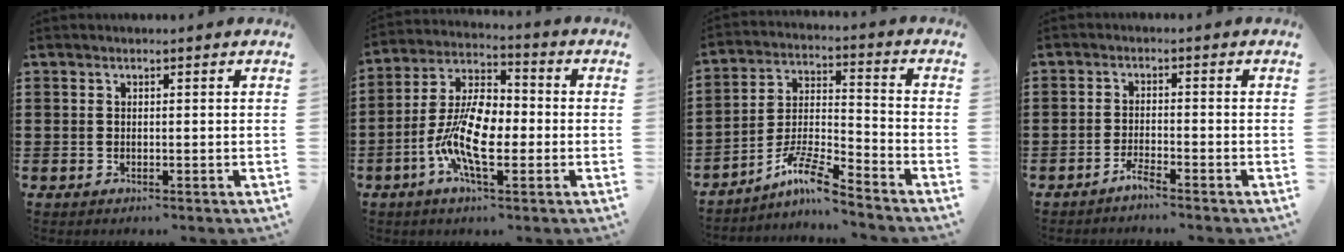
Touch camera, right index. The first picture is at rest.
{"total": 10.9, "force": [-3.1, 4.7, 9.3], "torque": [-0.209, -0.005, -0.064]}
{"total": 8.4, "force": [-6.8, 0.8, 4.9], "torque": [-0.112, -0.003, -0.136]}
{"total": 2.2, "force": [-2.0, -0.1, 0.9], "torque": [-0.017, 0.002, -0.038]}